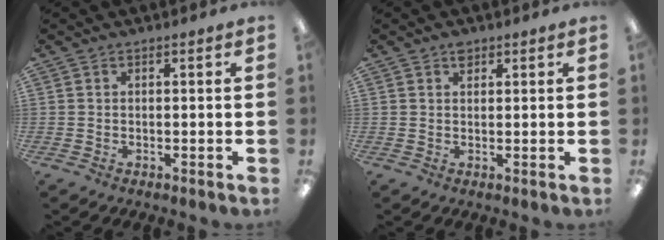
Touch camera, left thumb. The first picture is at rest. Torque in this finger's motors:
{"motor_torque": [0.26, 0.12, 0.28, -0.13, 0.00]}